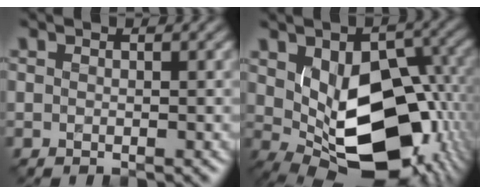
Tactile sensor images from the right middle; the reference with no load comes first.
{"total": 13.9, "force": [-0.7, 8.5, 11.0], "torque": [-0.174, -0.030, 0.002]}